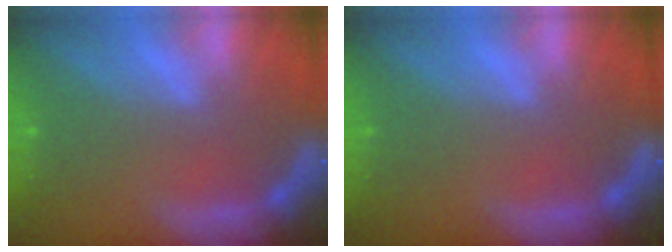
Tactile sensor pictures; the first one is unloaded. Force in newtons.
{"total": 0.0}